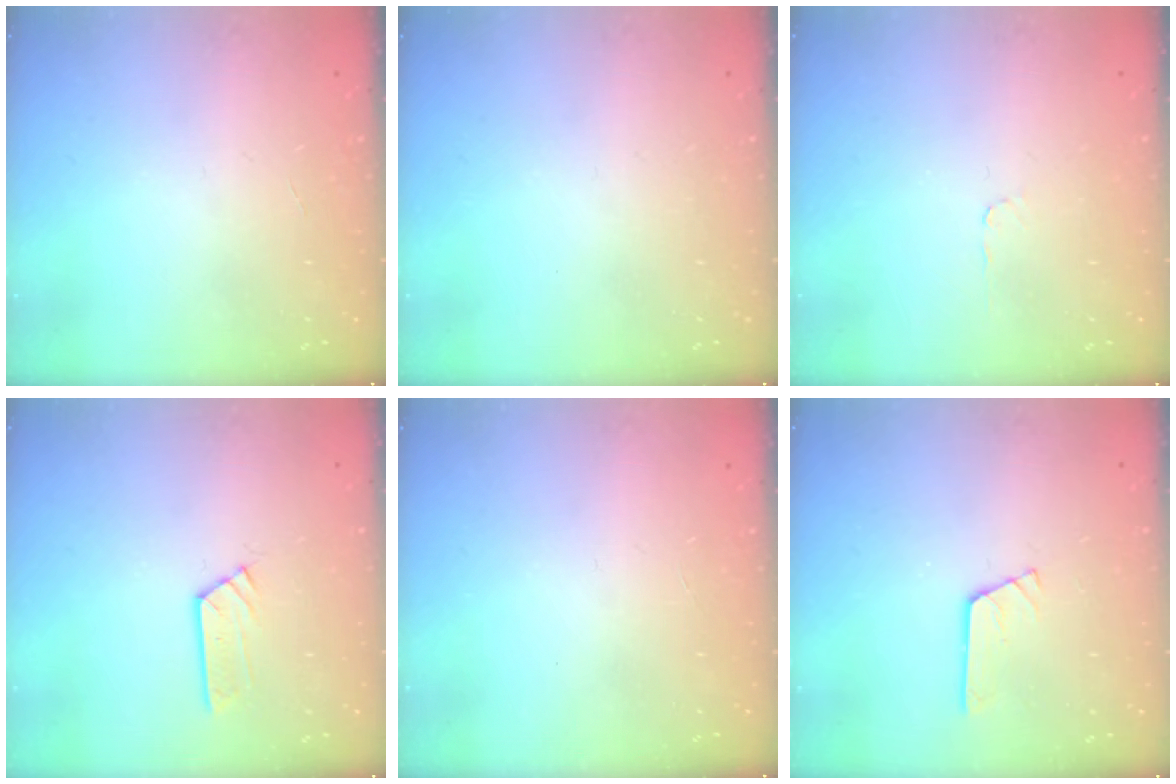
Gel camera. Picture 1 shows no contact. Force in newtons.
{"total": 0.0}
{"total": 2.8, "press": 2.8, "slide": 0.4}
{"total": 3.6, "press": 3.6, "slide": 0.3}
{"total": 0.0}
{"total": 3.0, "press": 3.0, "slide": 0.4}